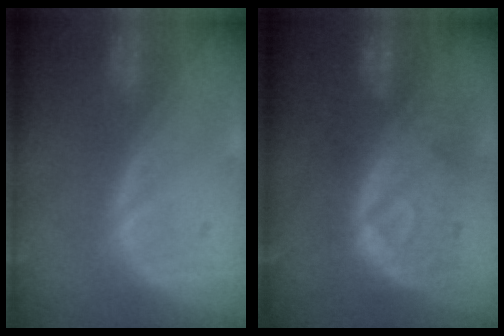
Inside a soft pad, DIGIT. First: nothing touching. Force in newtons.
{"total": 9.8, "press": 9.1, "slide": 3.6}